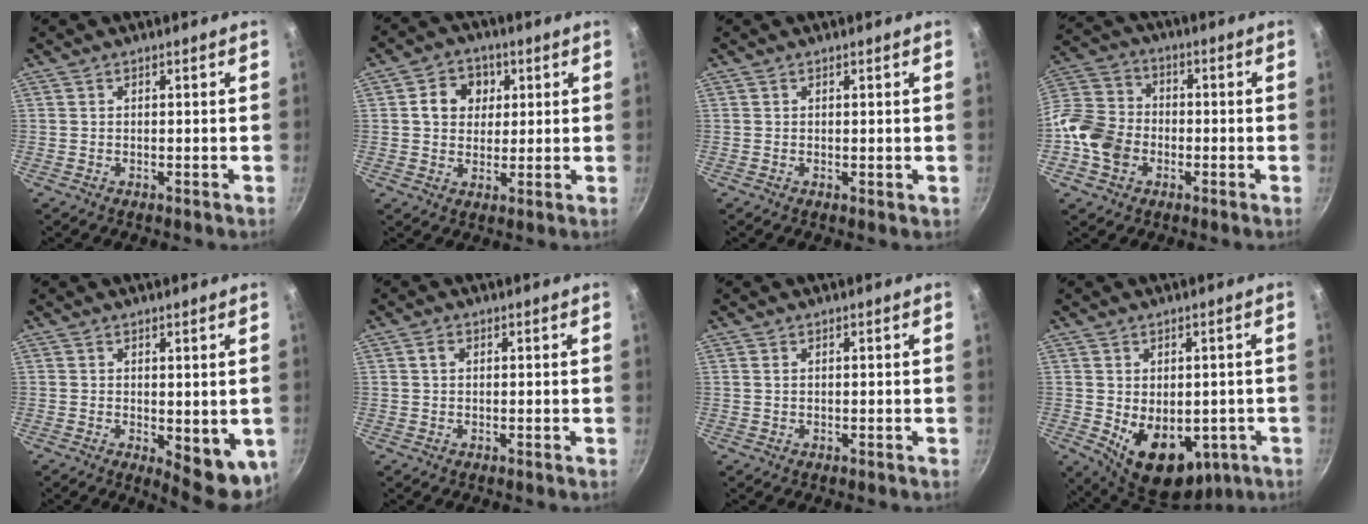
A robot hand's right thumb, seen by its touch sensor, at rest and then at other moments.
{"total": 7.5, "force": [1.9, 6.3, 3.4], "torque": [-0.025, 0.003, 0.021]}
{"total": 0.5, "force": [0.3, 0.3, 0.3], "torque": [-0.001, -0.003, 0.002]}
{"total": 12.8, "force": [-3.5, 10.1, 6.9], "torque": [-0.117, 0.028, -0.086]}
{"total": 8.5, "force": [-0.4, 3.8, 7.6], "torque": [-0.068, -0.007, 0.005]}
{"total": 1.5, "force": [0.4, 1.1, 1.0], "torque": [-0.014, 0.005, 0.005]}
{"total": 0.7, "force": [0.2, 0.4, 0.5], "torque": [-0.009, 0.001, 0.004]}
{"total": 13.8, "force": [-3.0, 9.3, 9.8], "torque": [-0.109, -0.015, -0.016]}